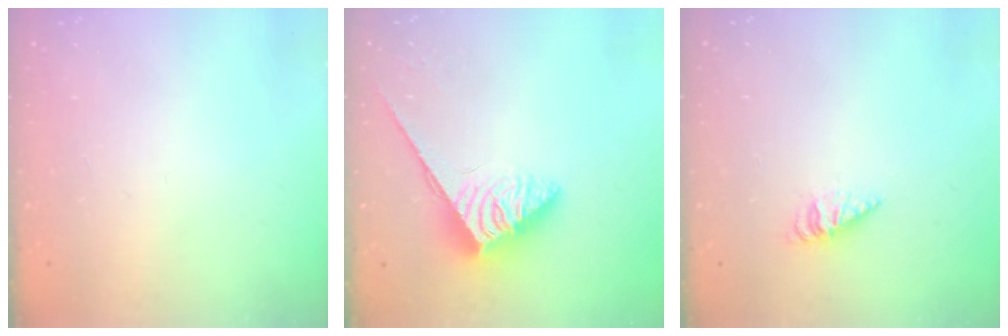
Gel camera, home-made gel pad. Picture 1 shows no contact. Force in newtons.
{"total": 3.9, "press": 3.9, "slide": 0.5}
{"total": 2.6, "press": 2.6, "slide": 0.4}